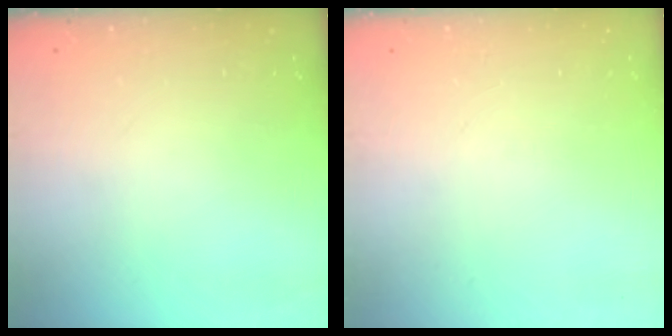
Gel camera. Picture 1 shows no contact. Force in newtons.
{"total": 0.0}